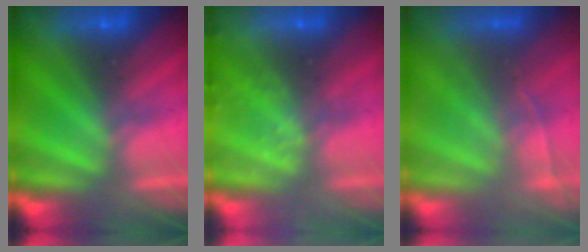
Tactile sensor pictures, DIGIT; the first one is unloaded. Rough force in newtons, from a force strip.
{"total": 2.4}
{"total": 1.8}